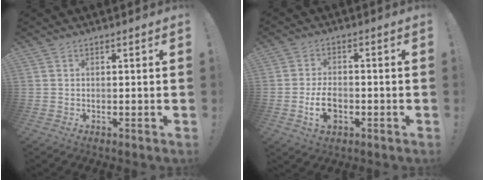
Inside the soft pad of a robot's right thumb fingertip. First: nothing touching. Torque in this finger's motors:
{"motor_torque": [0.35, -0.06, 0.17, 0.16, 0.20]}